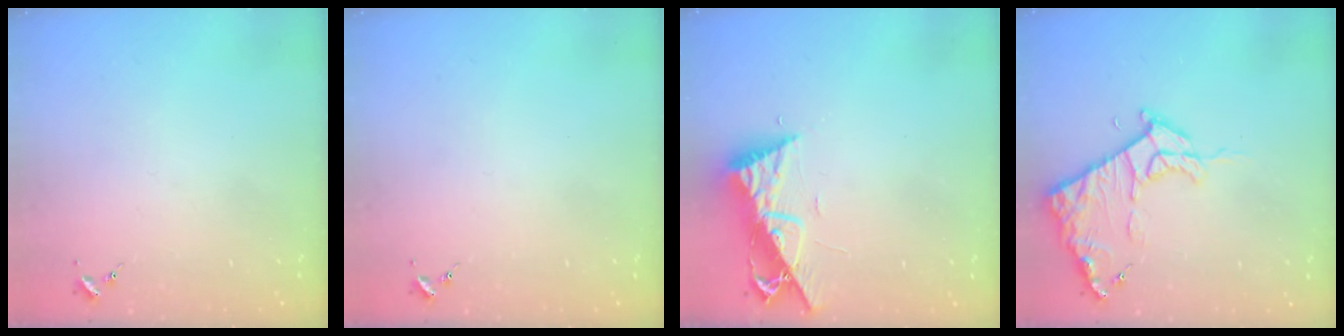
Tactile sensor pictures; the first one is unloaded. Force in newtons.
{"total": 0.0}
{"total": 9.7, "press": 9.7, "slide": 0.7}
{"total": 12.0, "press": 12.0, "slide": 1.2}